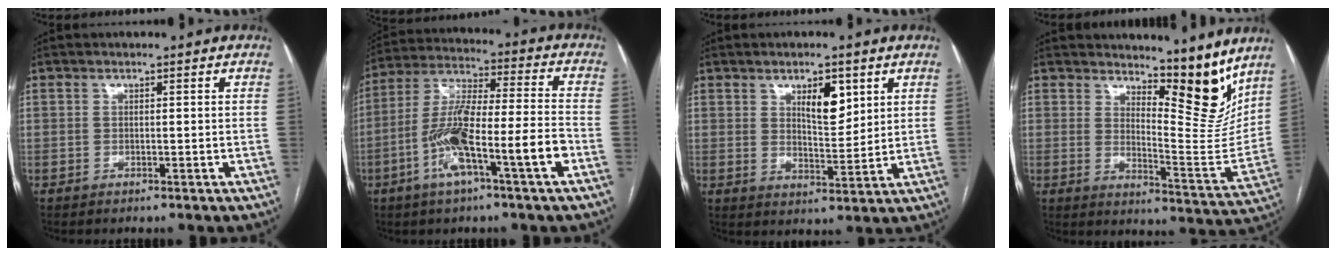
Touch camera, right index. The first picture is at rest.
{"total": 14.4, "force": [-5.6, 0.9, 13.2], "torque": [-0.250, 0.009, -0.103]}
{"total": 6.2, "force": [3.0, 2.3, 4.9], "torque": [-0.082, -0.004, 0.053]}
{"total": 11.0, "force": [9.0, 2.4, 5.9], "torque": [-0.076, -0.043, 0.132]}